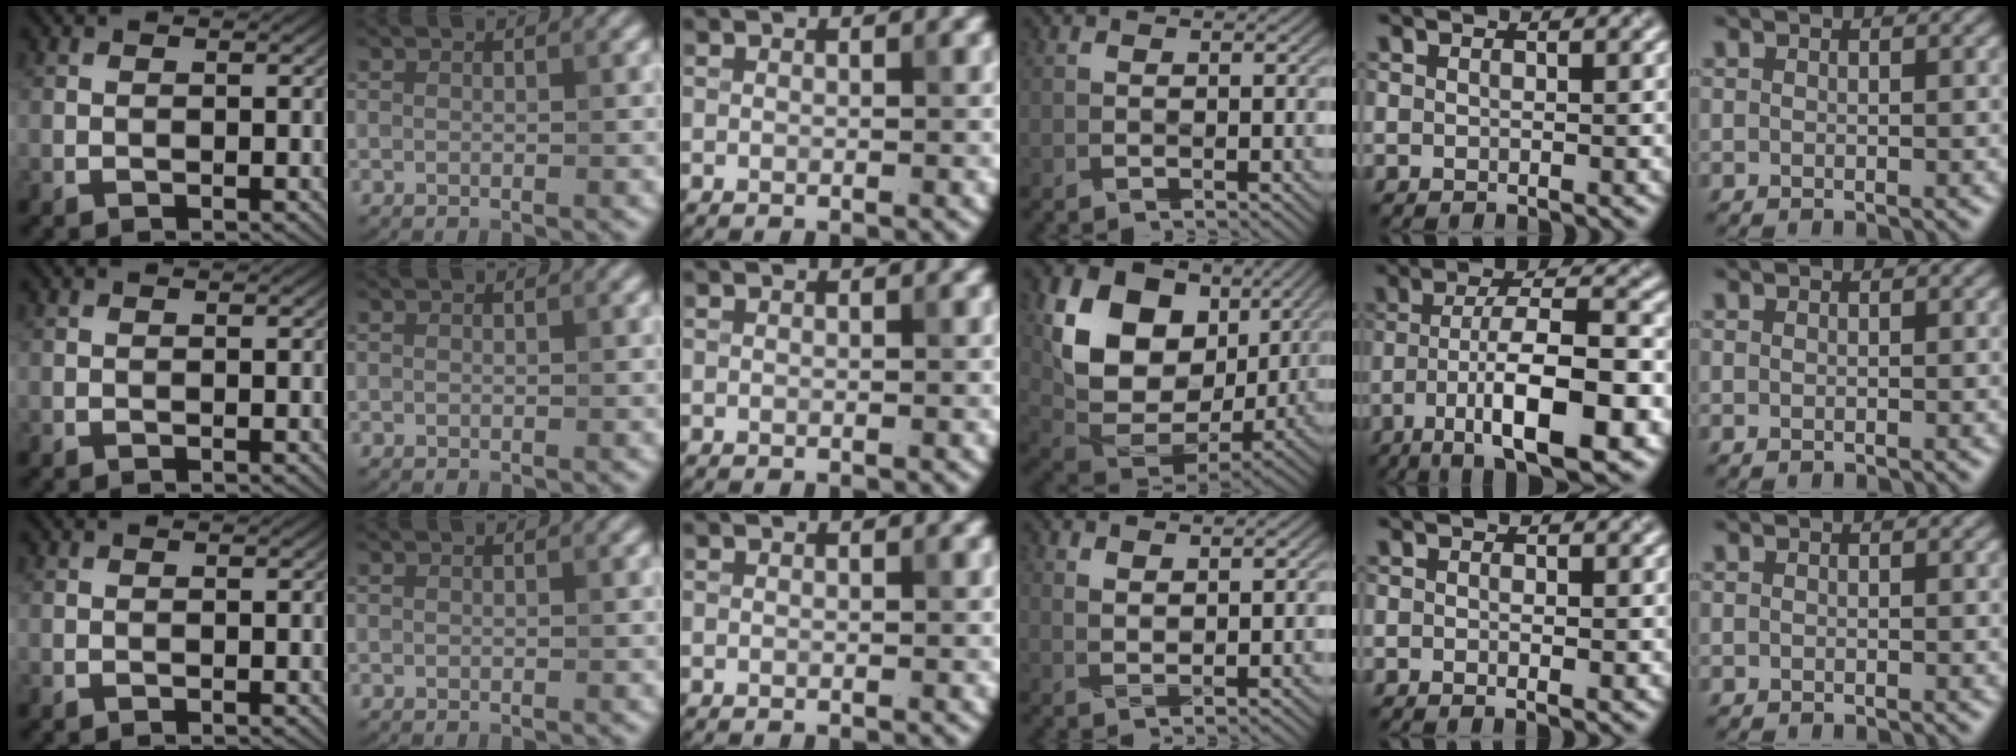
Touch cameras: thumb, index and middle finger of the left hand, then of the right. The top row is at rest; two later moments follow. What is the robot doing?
{"motion": "fold", "object": "hoodie"}